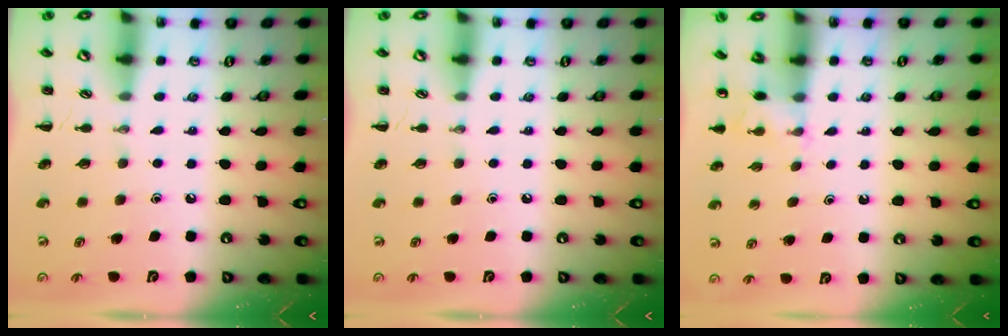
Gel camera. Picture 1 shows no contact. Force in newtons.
{"total": 0.0}
{"total": 2.6, "press": 2.4, "slide": 1.0}